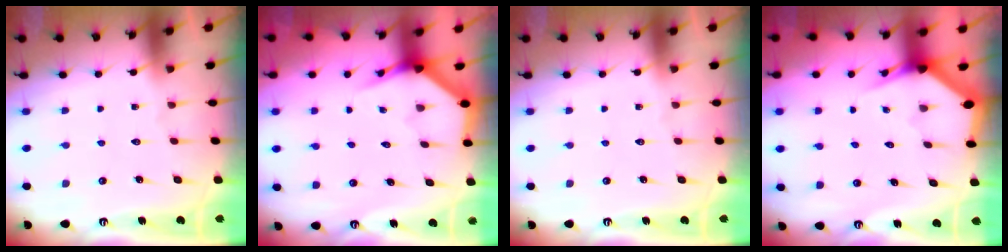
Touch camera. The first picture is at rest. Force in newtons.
{"total": 3.8, "press": 3.8, "slide": 0.2}
{"total": 0.0}
{"total": 3.0, "press": 3.0, "slide": 0.0}